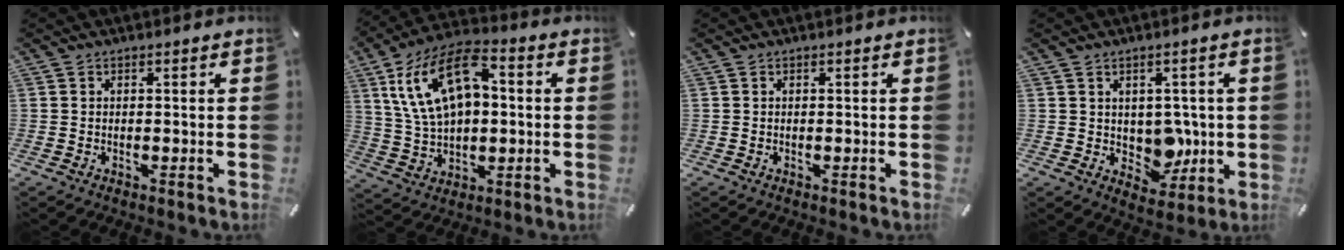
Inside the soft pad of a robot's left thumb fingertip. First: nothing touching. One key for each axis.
{"total": 16.5, "fx": 4.9, "fy": 10.4, "fz": 11.8, "tx": -0.250, "ty": 0.004, "tz": 0.089}
{"total": 0.0}
{"total": 6.4, "fx": 1.1, "fy": 5.8, "fz": 2.4, "tx": -0.013, "ty": -0.016, "tz": 0.023}